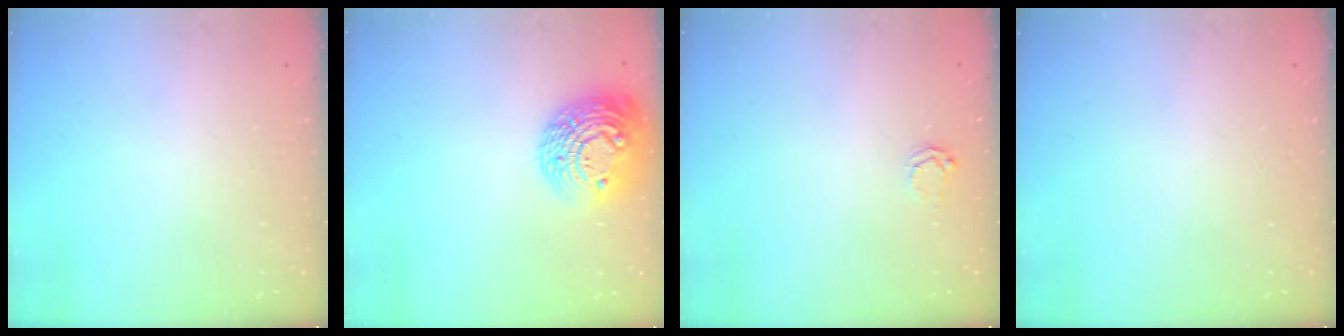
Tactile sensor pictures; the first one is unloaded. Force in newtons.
{"total": 17.2, "press": 17.2, "slide": 1.1}
{"total": 3.7, "press": 3.7, "slide": 0.5}
{"total": 0.0}